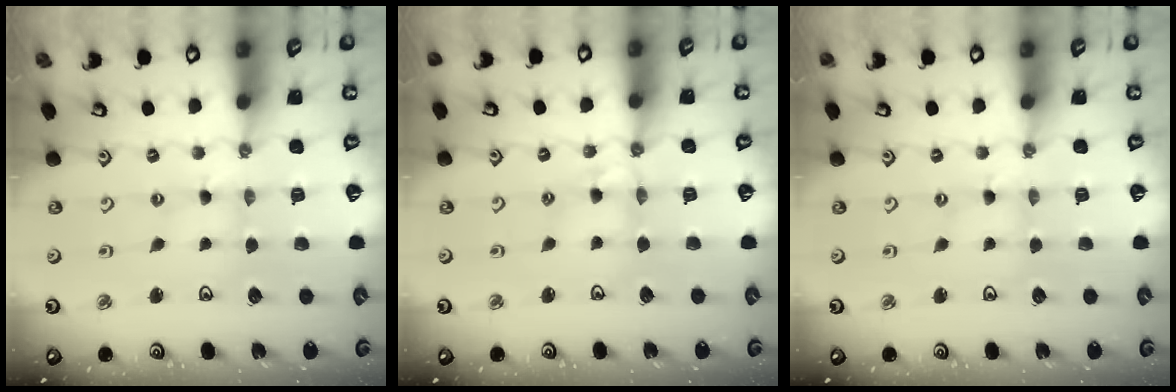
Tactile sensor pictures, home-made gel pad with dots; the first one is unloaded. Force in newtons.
{"total": 5.2, "press": 5.2, "slide": 0.4}
{"total": 1.4, "press": 1.4, "slide": 0.2}